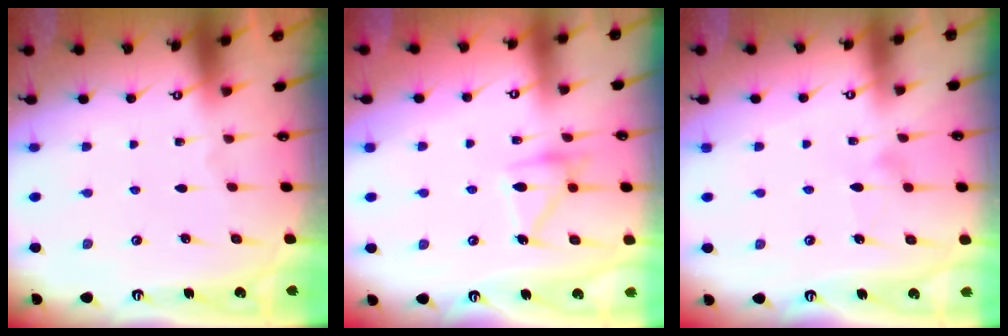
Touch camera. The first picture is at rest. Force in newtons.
{"total": 13.6, "press": 13.6, "slide": 0.7}
{"total": 6.7, "press": 6.7, "slide": 0.4}